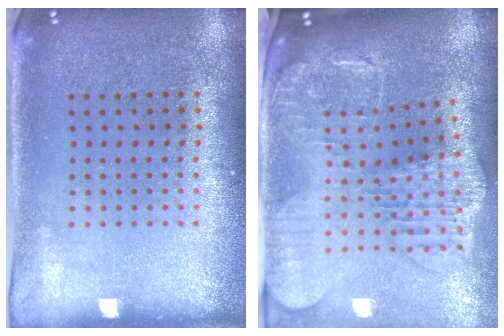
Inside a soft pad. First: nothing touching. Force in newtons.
{"total": 2.9, "press": 2.4, "slide": 1.5}